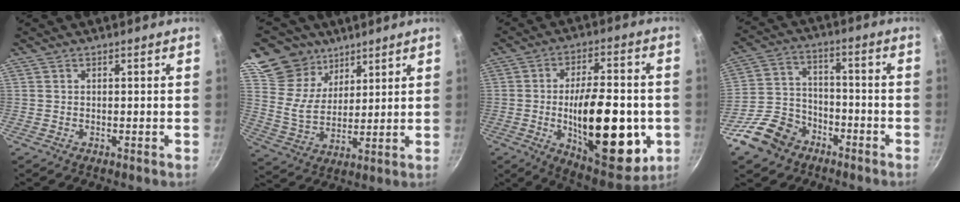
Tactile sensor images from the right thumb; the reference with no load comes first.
{"total": 11.5, "force": [7.8, 7.8, 2.9], "torque": [-0.024, -0.048, 0.143]}
{"total": 24.4, "force": [-4.2, 10.8, 21.4], "torque": [-0.292, 0.005, -0.052]}
{"total": 12.4, "force": [-7.5, 8.6, 4.7], "torque": [-0.072, 0.058, -0.136]}